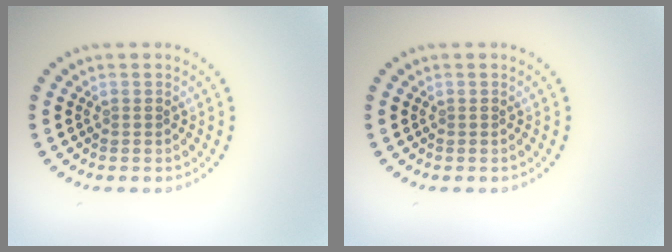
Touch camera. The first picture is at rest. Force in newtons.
{"total": 0.0}